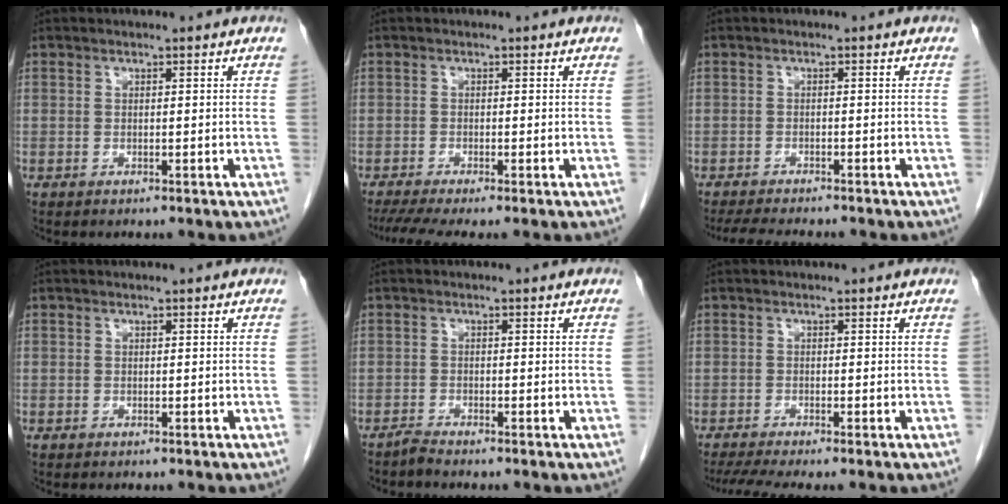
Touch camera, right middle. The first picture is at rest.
{"total": 5.3, "force": [-4.0, 0.2, 3.5], "torque": [-0.059, -0.013, -0.069]}
{"total": 7.0, "force": [-6.2, 0.9, 3.1], "torque": [-0.047, -0.014, -0.096]}
{"total": 0.0}
{"total": 1.2, "force": [-1.2, -0.3, 0.1], "torque": [-0.004, -0.004, -0.024]}
{"total": 5.4, "force": [-4.5, -0.2, 3.1], "torque": [-0.049, -0.013, -0.075]}